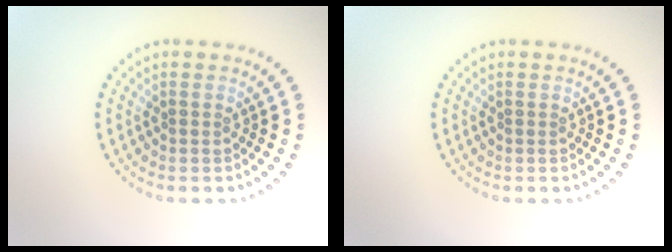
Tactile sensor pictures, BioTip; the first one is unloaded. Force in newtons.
{"total": 0.0}